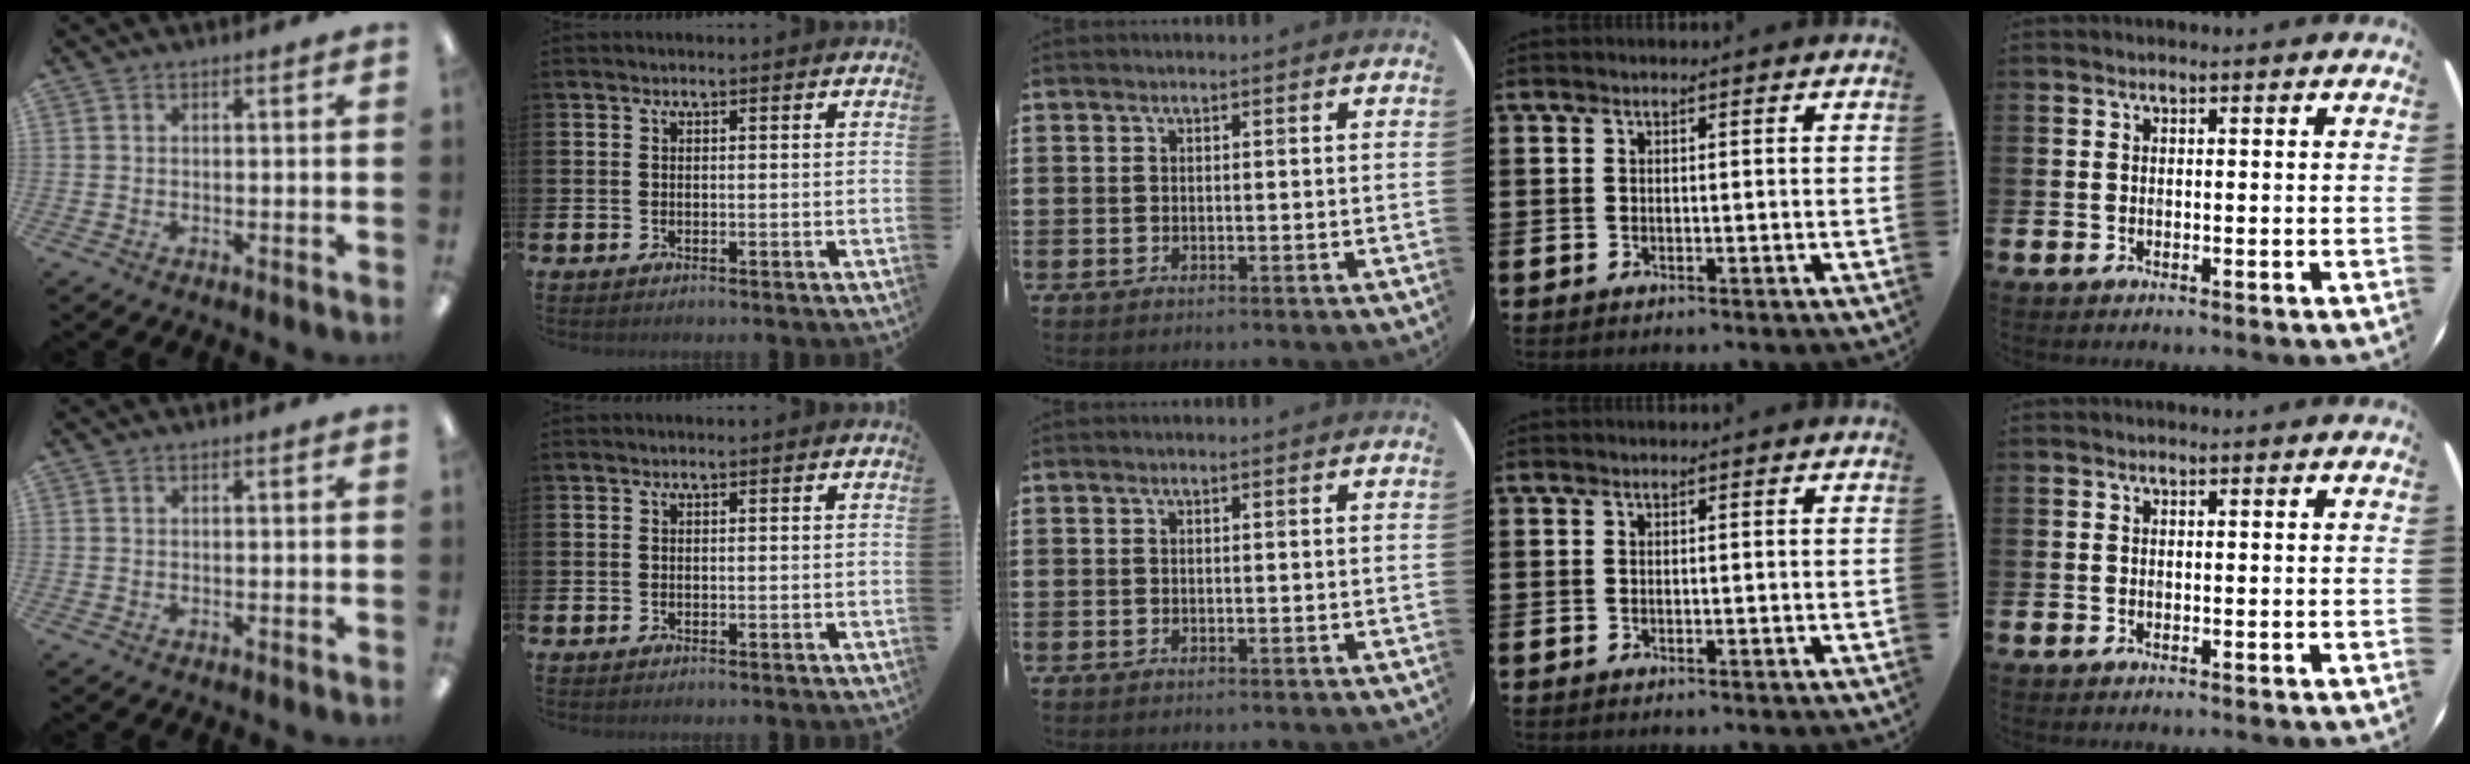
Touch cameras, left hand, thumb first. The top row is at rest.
{}